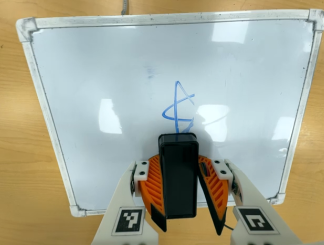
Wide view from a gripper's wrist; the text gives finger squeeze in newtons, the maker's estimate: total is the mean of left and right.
{"total": 7.0, "left": 7.6, "right": 6.3}